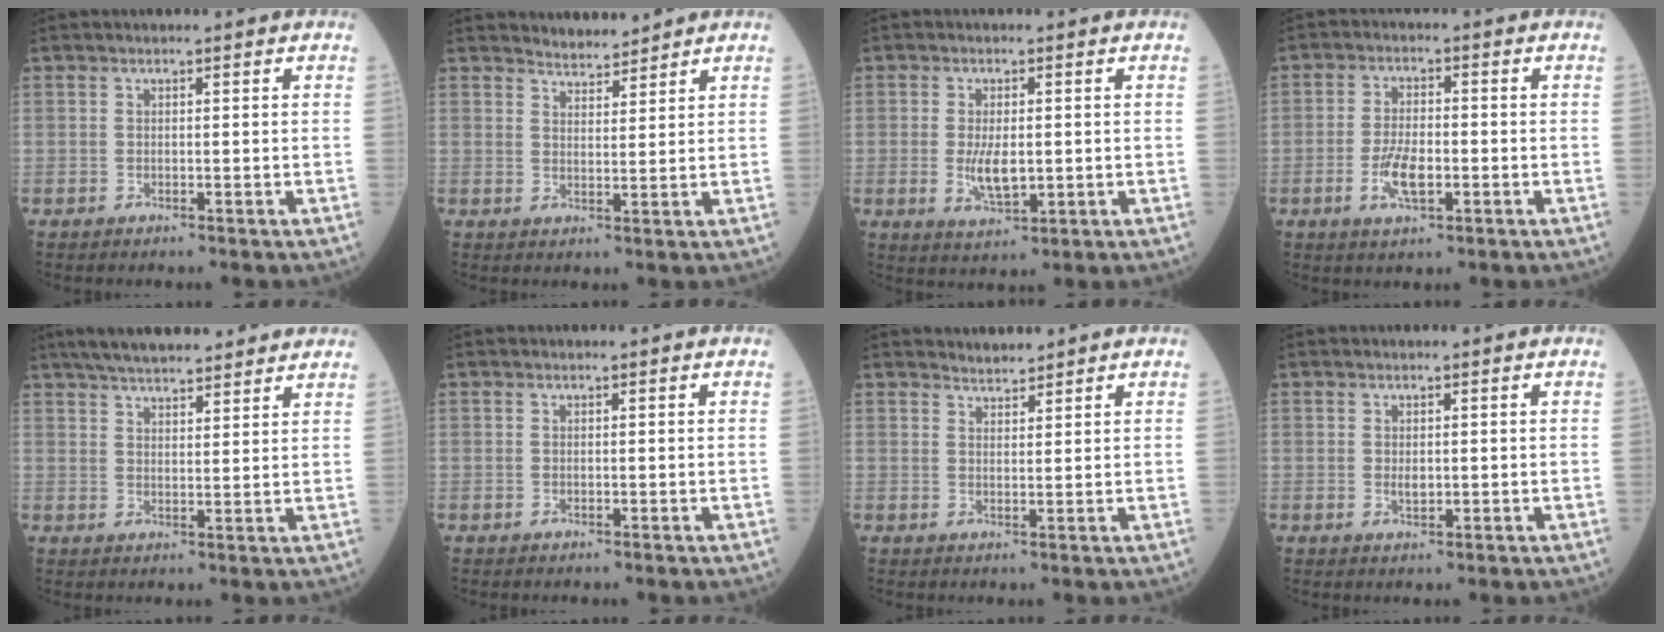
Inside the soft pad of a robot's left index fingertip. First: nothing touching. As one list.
[{"total": 3.1, "force": [3.1, 0.4, 0.0], "torque": [-0.007, 0.006, 0.056]}, {"total": 4.9, "force": [-0.3, 2.0, 4.5], "torque": [-0.092, -0.009, -0.001]}, {"total": 5.5, "force": [-1.8, 2.0, 4.8], "torque": [-0.101, -0.003, -0.033]}, {"total": 13.4, "force": [11.6, 2.5, 6.0], "torque": [-0.091, 0.033, 0.169]}, {"total": 0.0}, {"total": 1.9, "force": [1.9, 0.2, -0.1], "torque": [-0.007, 0.006, 0.037]}, {"total": 1.3, "force": [0.1, 0.7, 1.1], "torque": [-0.021, -0.003, 0.004]}]